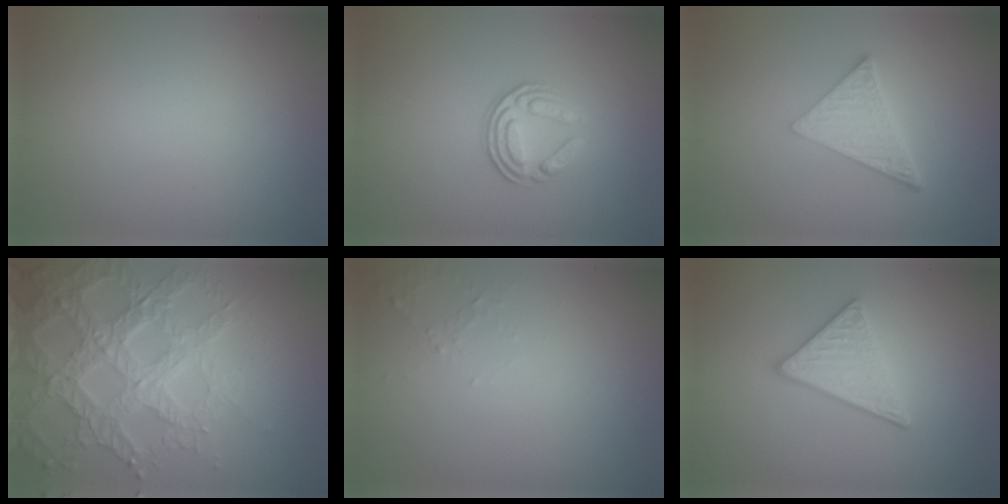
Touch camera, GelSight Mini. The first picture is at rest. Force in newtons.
{"total": 3.7, "press": 2.6, "slide": 2.7}
{"total": 4.9, "press": 3.4, "slide": 3.5}
{"total": 6.9, "press": 6.7, "slide": 1.7}
{"total": 1.1, "press": 1.0, "slide": 0.4}
{"total": 3.6, "press": 3.0, "slide": 1.9}